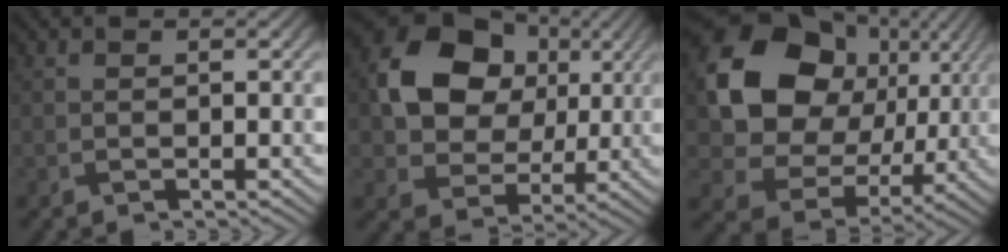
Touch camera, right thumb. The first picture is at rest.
{"total": 13.5, "force": [2.9, 10.6, 7.8], "torque": [-0.159, 0.015, 0.039]}
{"total": 16.0, "force": [3.9, 12.8, 8.8], "torque": [-0.193, 0.005, 0.069]}